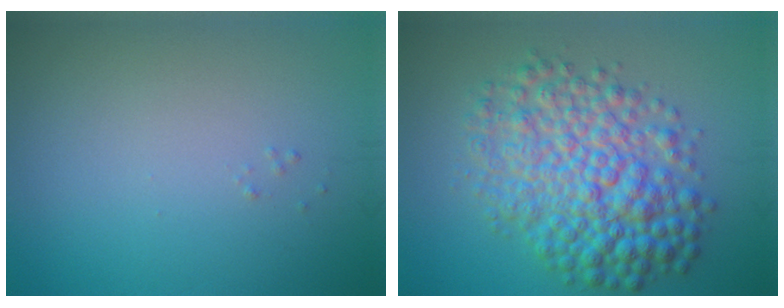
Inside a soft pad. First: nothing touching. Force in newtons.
{"total": 8.4, "press": 8.4, "slide": 0.0}